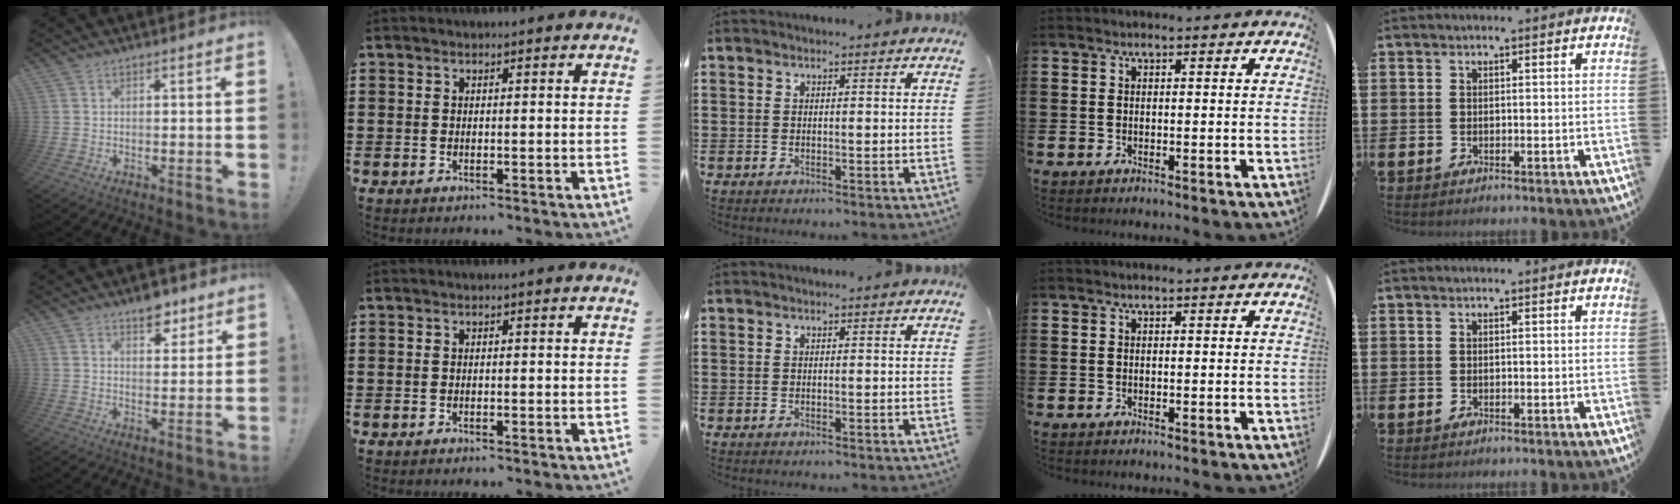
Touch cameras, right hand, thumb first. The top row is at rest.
{"thumb": {"total": 6.8, "force": [5.1, 3.2, 3.2], "torque": [-0.023, -0.032, 0.087]}}